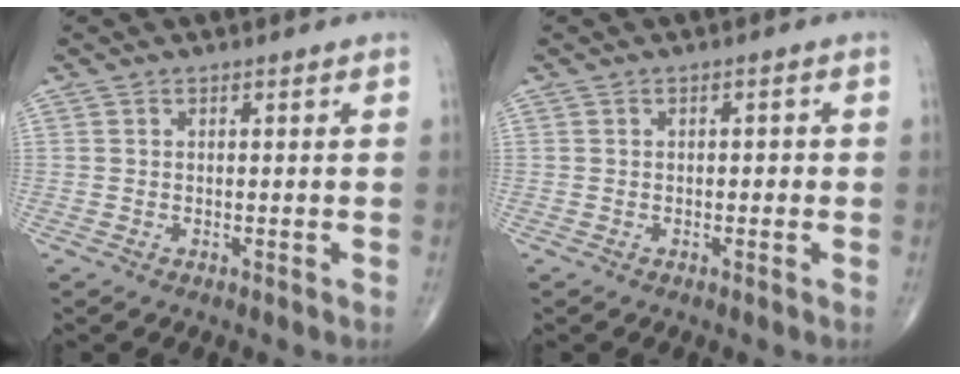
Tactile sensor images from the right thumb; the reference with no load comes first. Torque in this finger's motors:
{"motor_torque": [-0.24, 0.02, -0.01, -0.29, 0.03]}